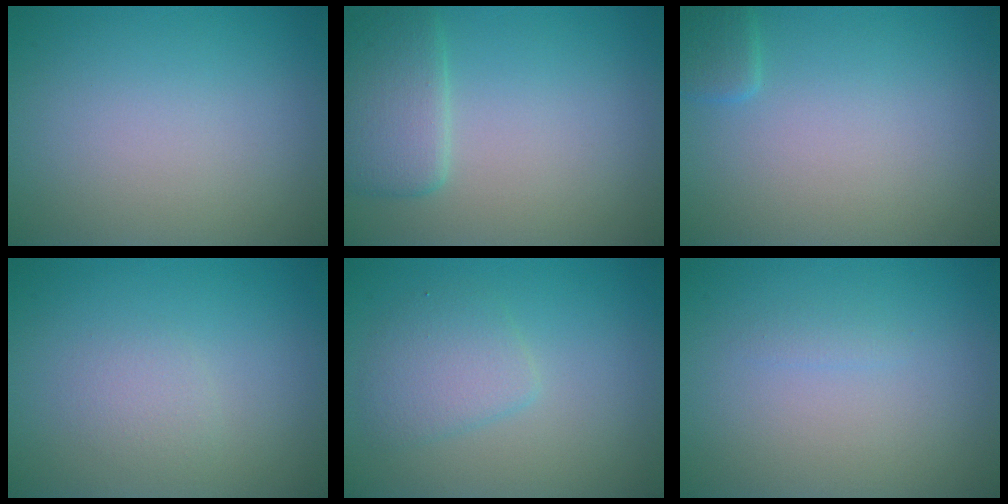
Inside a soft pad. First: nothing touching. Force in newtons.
{"total": 3.5, "press": 3.5, "slide": 0.3}
{"total": 1.3, "press": 1.3, "slide": 0.2}
{"total": 1.3, "press": 1.3, "slide": 0.2}
{"total": 2.7, "press": 2.7, "slide": 0.2}
{"total": 0.6, "press": 0.6, "slide": 0.0}